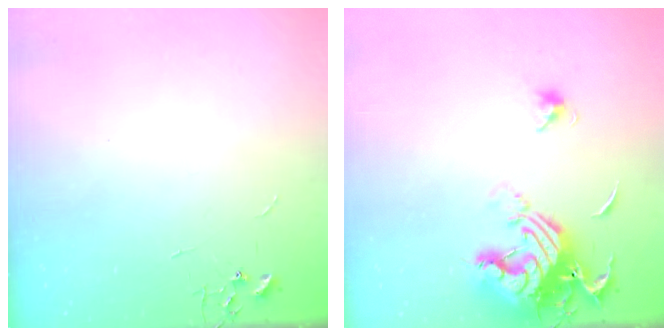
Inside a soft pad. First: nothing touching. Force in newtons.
{"total": 15.2, "press": 15.1, "slide": 1.4}